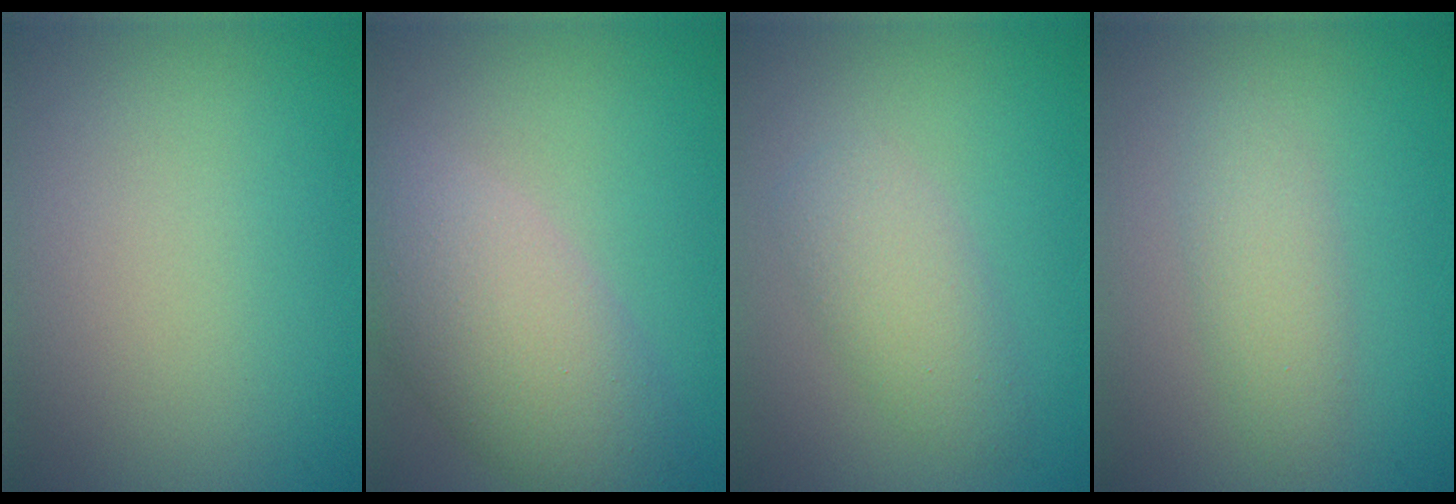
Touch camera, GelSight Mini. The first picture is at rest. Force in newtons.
{"total": 6.6, "press": 6.6, "slide": 0.4}
{"total": 3.1, "press": 3.1, "slide": 0.2}
{"total": 2.4, "press": 2.4, "slide": 0.1}